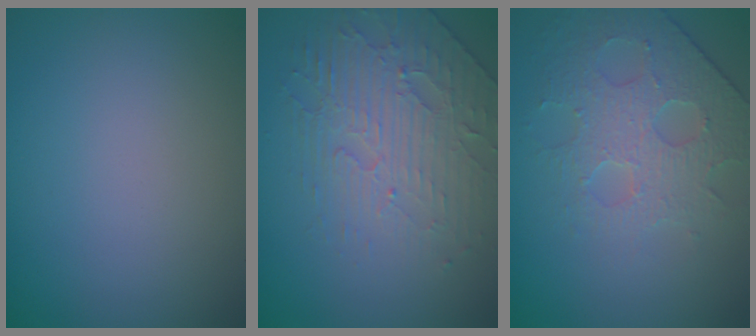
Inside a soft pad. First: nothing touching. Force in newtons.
{"total": 3.3, "press": 2.9, "slide": 1.6}
{"total": 4.1, "press": 3.6, "slide": 1.9}